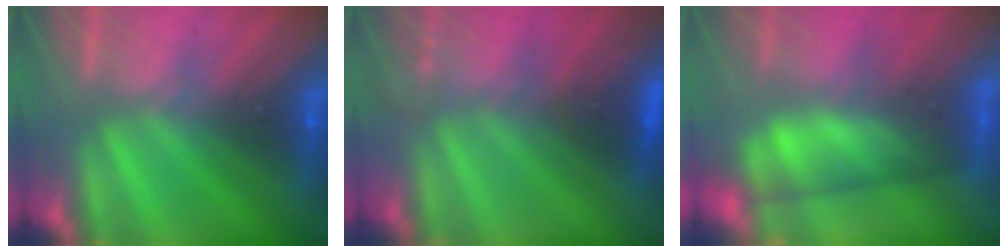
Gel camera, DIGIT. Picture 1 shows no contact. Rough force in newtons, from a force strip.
{"total": 4.5}
{"total": 4.6}